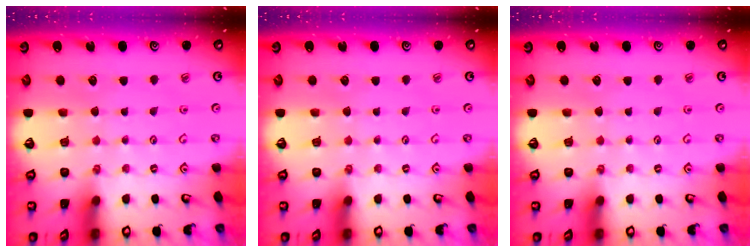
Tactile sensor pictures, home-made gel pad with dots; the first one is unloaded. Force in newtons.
{"total": 0.0}
{"total": 0.0}